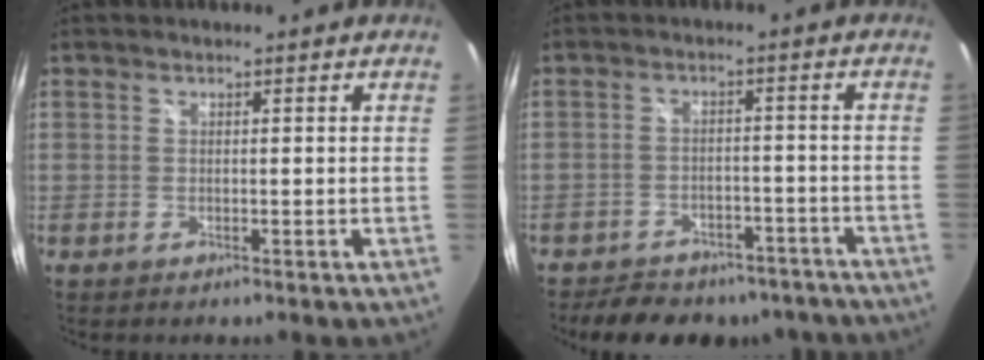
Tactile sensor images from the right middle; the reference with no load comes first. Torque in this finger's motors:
{"motor_torque": [1.07, -1.07, 0.37, 0.08]}